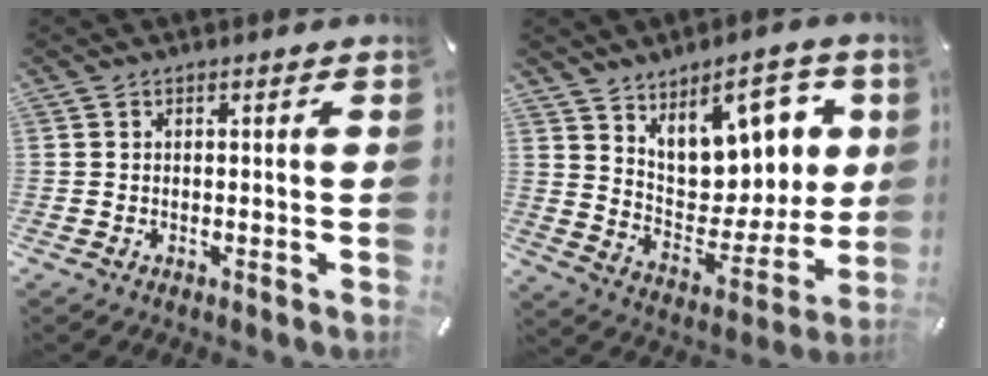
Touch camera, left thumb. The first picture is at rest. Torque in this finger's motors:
{"motor_torque": [2.70, 1.90, 0.53, -0.34, 0.19]}